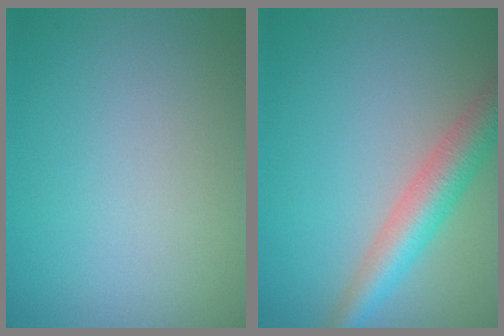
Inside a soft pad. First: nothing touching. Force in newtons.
{"total": 4.8, "press": 4.8, "slide": 0.2}